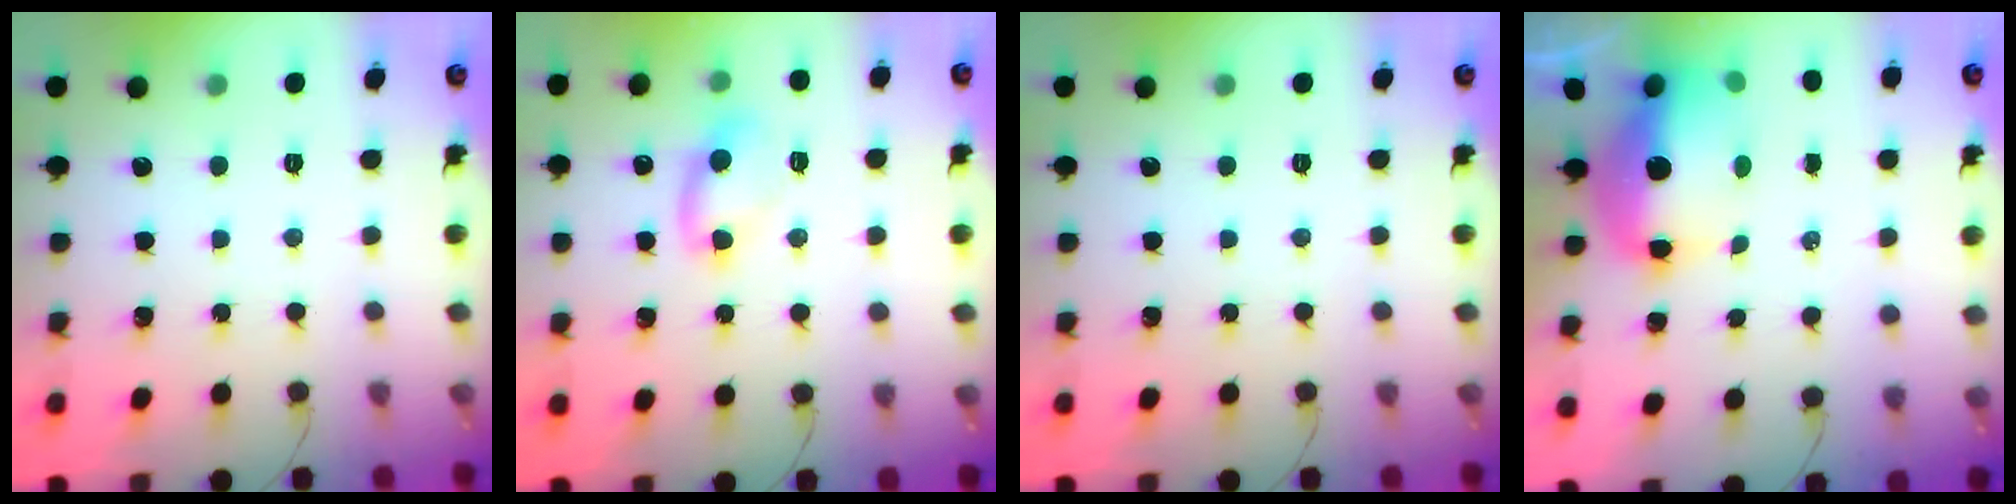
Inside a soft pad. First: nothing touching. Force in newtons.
{"total": 5.9, "press": 5.7, "slide": 1.4}
{"total": 0.0}
{"total": 13.1, "press": 12.9, "slide": 2.7}